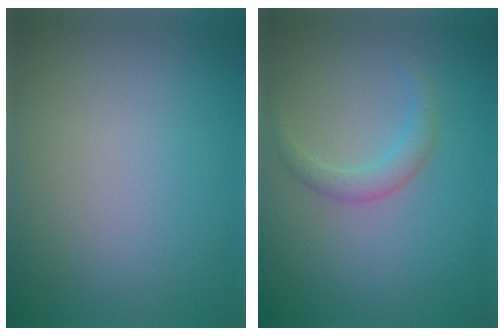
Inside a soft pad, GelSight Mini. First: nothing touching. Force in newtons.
{"total": 1.6, "press": 1.6, "slide": 0.1}